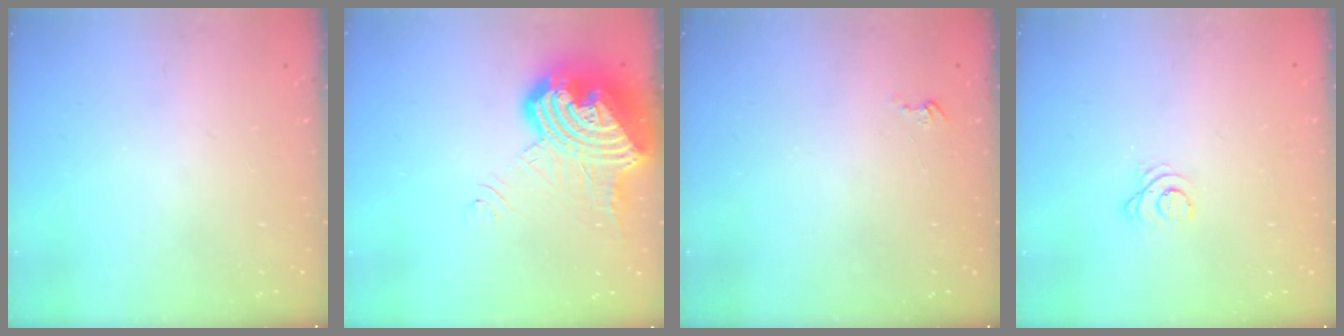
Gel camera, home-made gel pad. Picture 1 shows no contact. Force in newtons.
{"total": 17.7, "press": 17.5, "slide": 2.7}
{"total": 2.7, "press": 2.7, "slide": 0.3}
{"total": 2.3, "press": 2.3, "slide": 0.3}